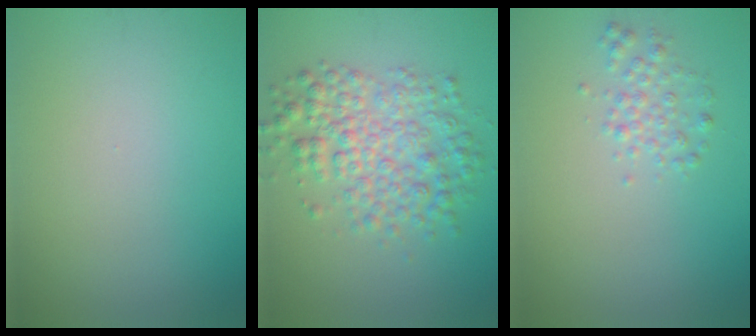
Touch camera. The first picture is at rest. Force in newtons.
{"total": 5.4, "press": 5.4, "slide": 0.0}
{"total": 1.7, "press": 1.7, "slide": 0.0}